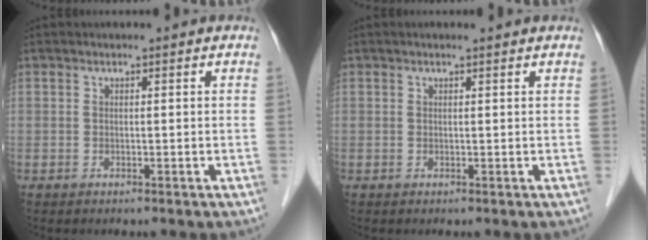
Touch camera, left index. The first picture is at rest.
{"total": 1.2, "force": [1.1, 0.0, 0.5], "torque": [-0.009, 0.007, 0.016]}